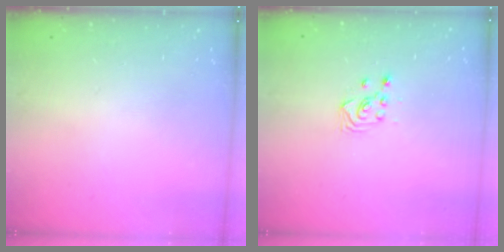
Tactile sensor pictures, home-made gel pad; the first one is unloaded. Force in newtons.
{"total": 2.6, "press": 2.6, "slide": 0.3}